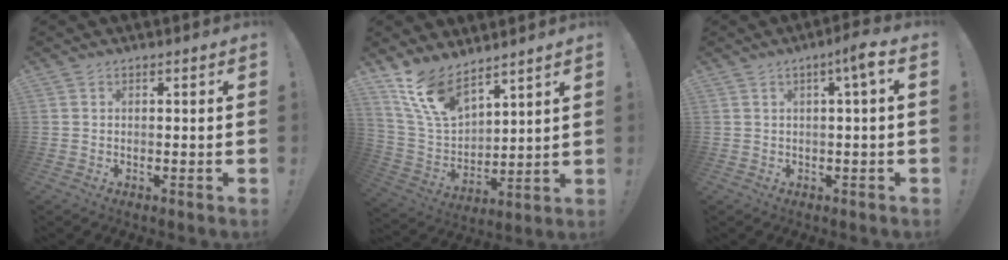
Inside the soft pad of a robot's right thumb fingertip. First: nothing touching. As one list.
[{"total": 13.6, "force": [10.4, 6.1, 6.4], "torque": [-0.138, -0.066, 0.201]}, {"total": 5.0, "force": [1.0, 0.2, 4.9], "torque": [-0.075, -0.004, 0.008]}]